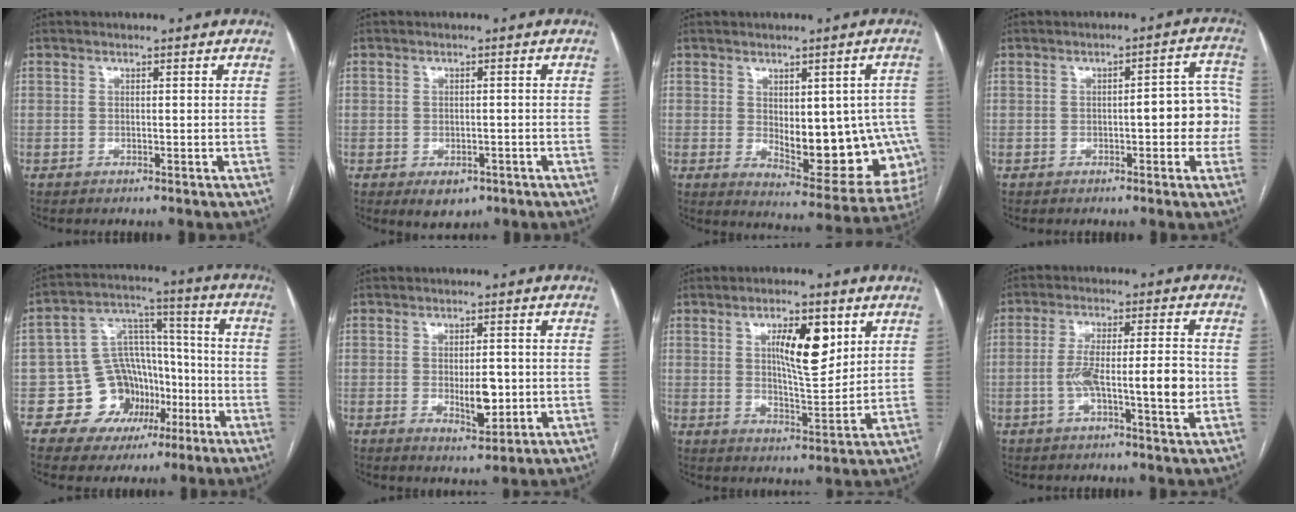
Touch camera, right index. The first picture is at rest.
{"total": 3.6, "force": [-1.9, 2.5, 1.9], "torque": [-0.020, -0.001, -0.014]}
{"total": 15.4, "force": [-1.7, 7.0, 13.6], "torque": [-0.136, 0.007, 0.001]}
{"total": 7.1, "force": [-0.8, 2.1, 6.7], "torque": [-0.070, 0.028, -0.012]}
{"total": 11.5, "force": [-4.2, 9.8, 4.1], "torque": [-0.058, 0.049, -0.058]}
{"total": 5.3, "force": [-0.7, 1.9, 4.9], "torque": [-0.079, -0.007, -0.005]}
{"total": 9.5, "force": [3.6, 2.6, 8.4], "torque": [-0.137, 0.001, 0.063]}
{"total": 9.8, "force": [-1.7, 1.3, 9.6], "torque": [-0.167, 0.013, -0.029]}